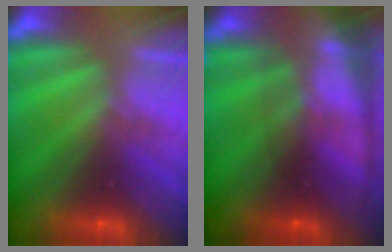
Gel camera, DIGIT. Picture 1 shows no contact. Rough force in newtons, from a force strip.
{"total": 5.8}